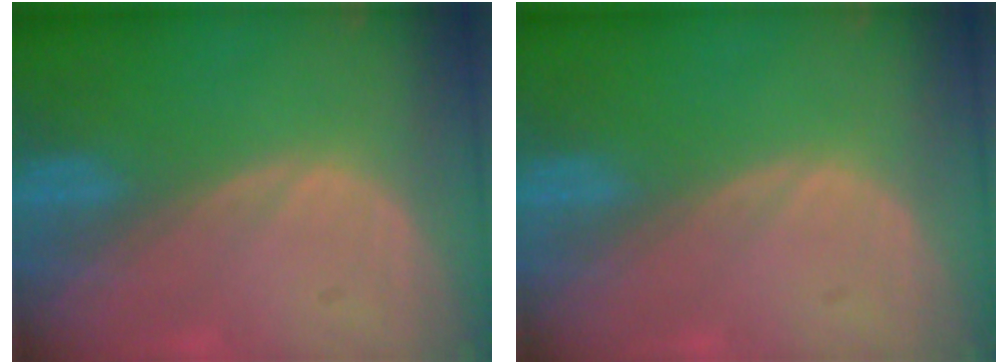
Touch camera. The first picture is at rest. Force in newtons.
{"total": 0.0}